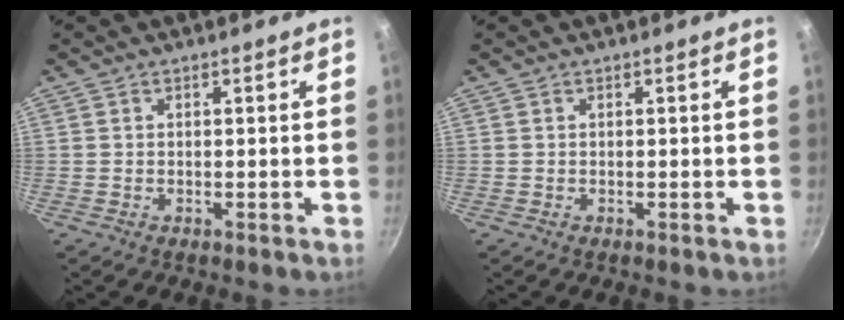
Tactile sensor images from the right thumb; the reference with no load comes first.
{"total": 0.0}